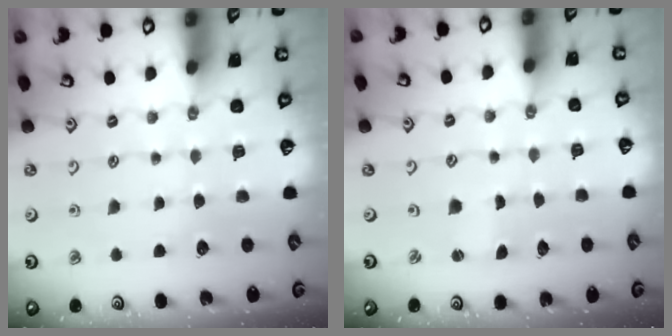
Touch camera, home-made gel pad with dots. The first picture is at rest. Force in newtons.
{"total": 1.4, "press": 1.4, "slide": 0.3}